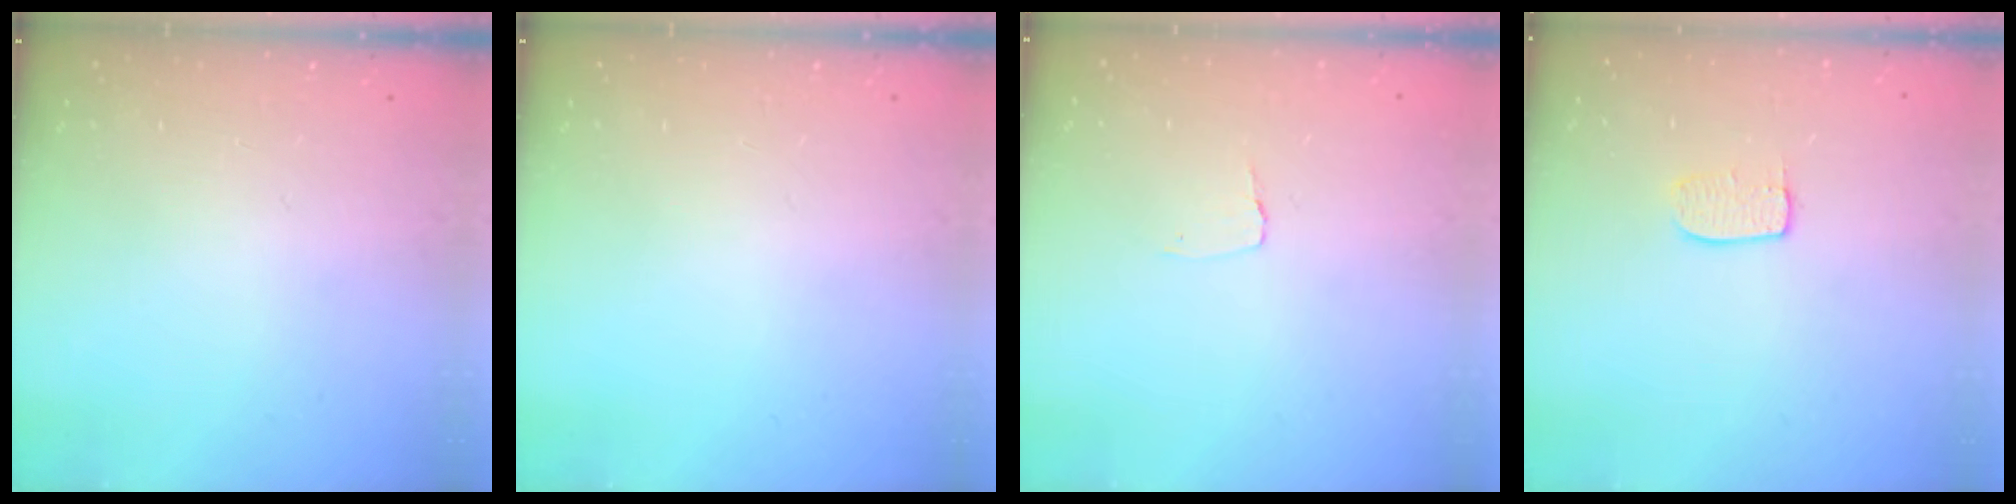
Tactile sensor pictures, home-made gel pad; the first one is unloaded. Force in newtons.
{"total": 0.0}
{"total": 2.6, "press": 2.6, "slide": 0.2}
{"total": 5.5, "press": 5.5, "slide": 0.1}